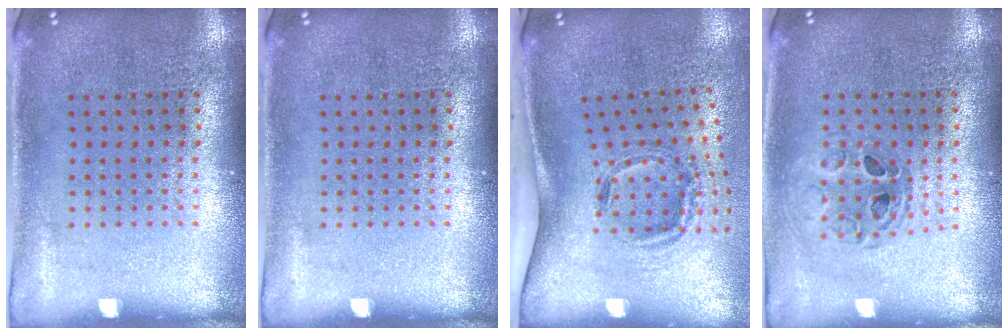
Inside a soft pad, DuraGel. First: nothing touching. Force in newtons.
{"total": 0.0}
{"total": 1.9, "press": 1.2, "slide": 1.5}
{"total": 0.8, "press": 0.7, "slide": 0.2}